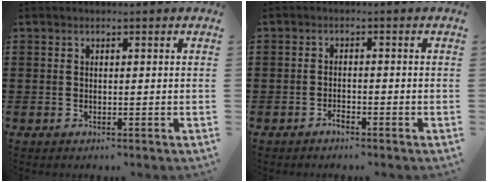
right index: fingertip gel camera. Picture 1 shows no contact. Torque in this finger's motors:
{"motor_torque": [1.06, 1.08, 0.01, -0.01]}